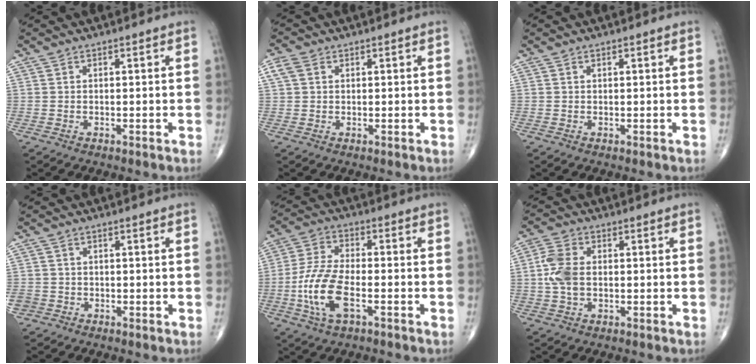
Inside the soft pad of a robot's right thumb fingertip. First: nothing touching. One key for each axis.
{"total": 2.9, "fx": 1.0, "fy": 2.1, "fz": 1.6, "tx": -0.038, "ty": 0.012, "tz": 0.022}
{"total": 0.0}
{"total": 3.1, "fx": -1.3, "fy": 2.7, "fz": 0.7, "tx": -0.010, "ty": 0.010, "tz": -0.024}
{"total": 11.1, "fx": -3.4, "fy": 4.9, "fz": 9.4, "tx": -0.207, "ty": 0.015, "tz": -0.068}
{"total": 6.5, "fx": 0.0, "fy": 4.1, "fz": 5.1, "tx": -0.116, "ty": 0.012, "tz": -0.002}